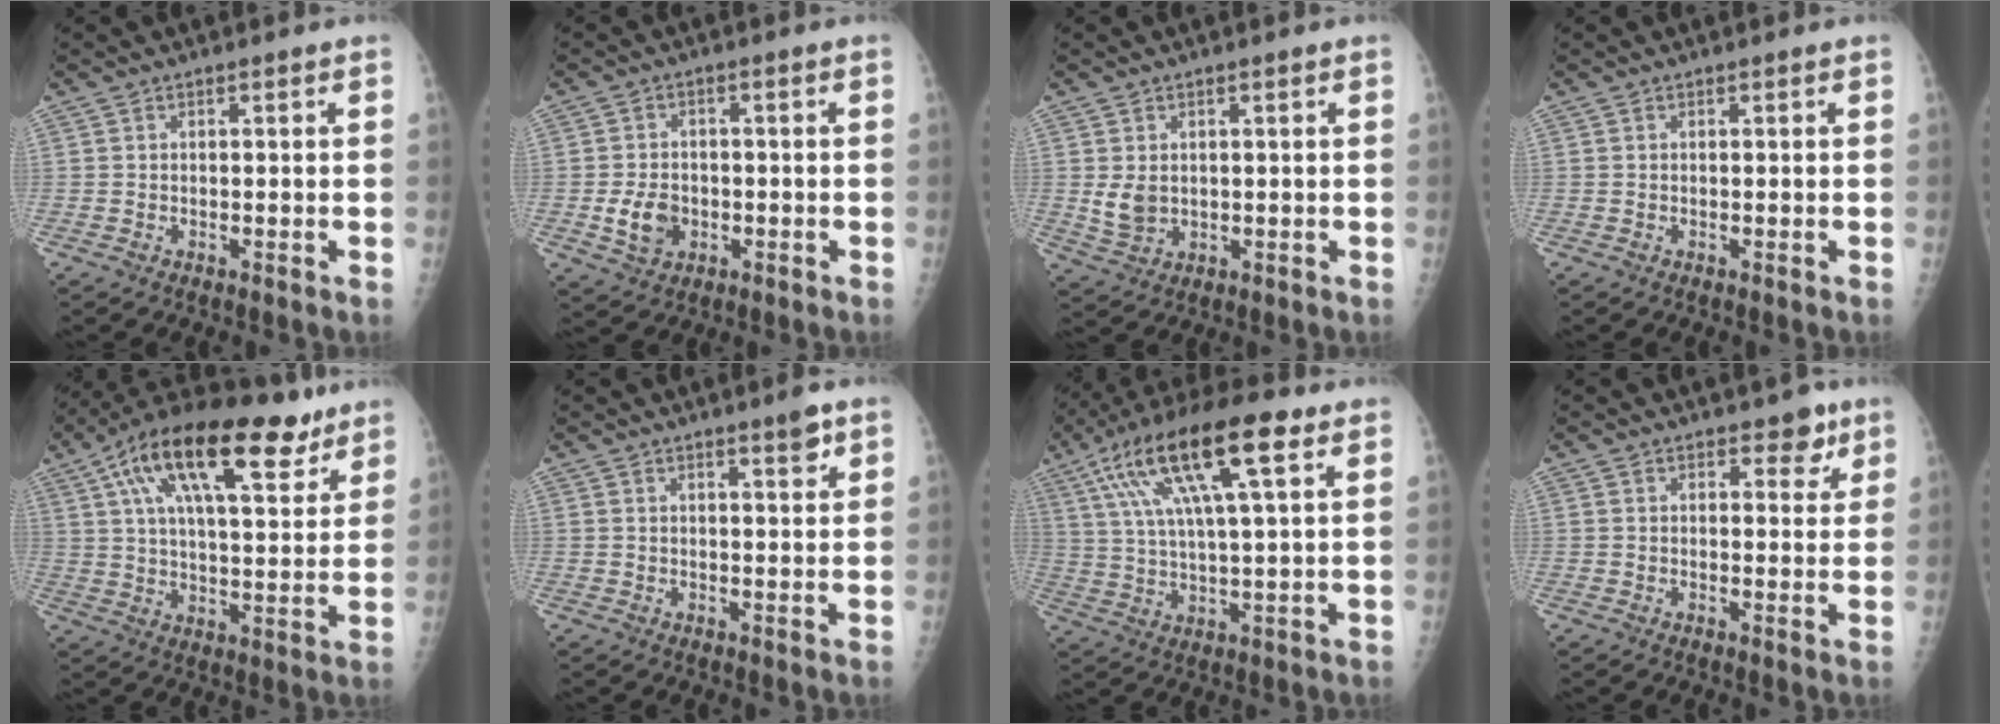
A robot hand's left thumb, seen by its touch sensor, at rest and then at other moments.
{"total": 6.1, "force": [-1.5, 4.7, 3.7], "torque": [-0.052, 0.004, -0.022]}
{"total": 4.2, "force": [0.5, 3.2, 2.7], "torque": [-0.039, -0.012, 0.020]}
{"total": 0.0}
{"total": 21.8, "force": [12.1, 8.7, 15.9], "torque": [-0.245, -0.010, 0.200]}
{"total": 3.2, "force": [2.1, 0.6, 2.4], "torque": [-0.029, -0.013, 0.029]}
{"total": 19.0, "force": [8.4, 5.2, 16.2], "torque": [-0.300, 0.007, 0.144]}
{"total": 4.3, "force": [2.7, 2.4, 2.3], "torque": [-0.001, -0.013, 0.032]}